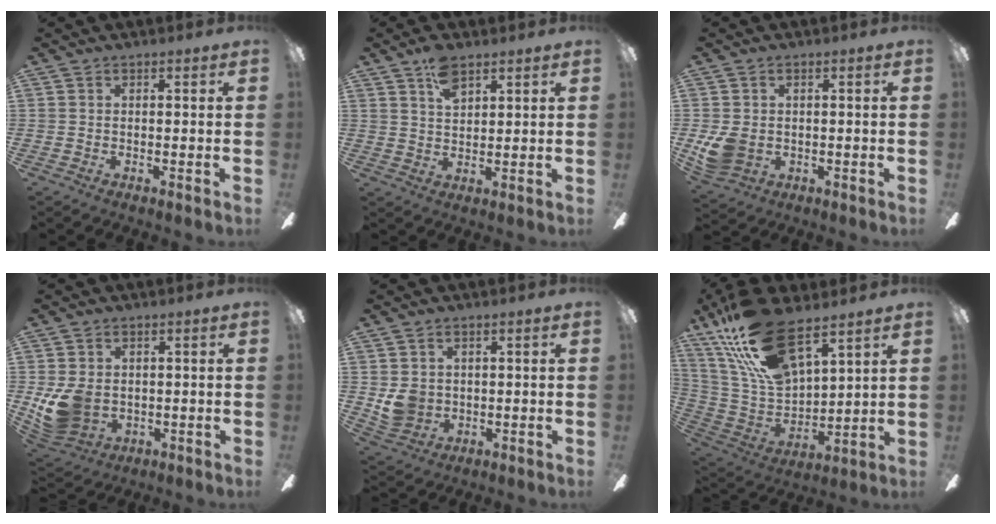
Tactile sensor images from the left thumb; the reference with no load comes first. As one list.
[{"total": 6.4, "force": [4.1, 3.0, 3.8], "torque": [-0.061, -0.009, 0.071]}, {"total": 6.9, "force": [-0.6, 5.2, 4.6], "torque": [-0.093, 0.004, -0.006]}, {"total": 8.9, "force": [-0.4, 6.9, 5.7], "torque": [-0.130, 0.004, -0.001]}, {"total": 5.6, "force": [0.9, 4.9, 2.5], "torque": [-0.043, 0.006, 0.022]}, {"total": 22.7, "force": [15.2, 9.2, 14.2], "torque": [-0.305, -0.084, 0.268]}]